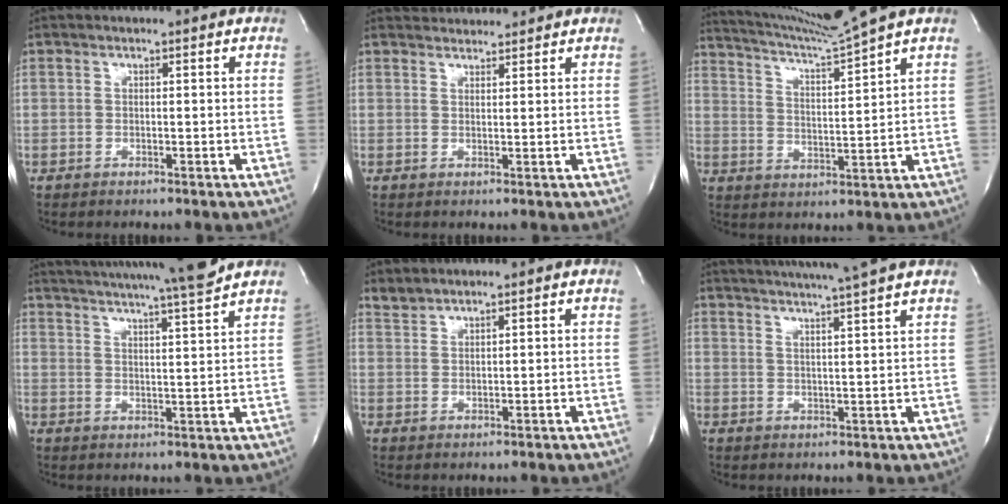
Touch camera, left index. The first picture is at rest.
{"total": 3.7, "force": [3.7, 0.5, 0.0], "torque": [-0.008, 0.023, 0.060]}
{"total": 10.4, "force": [9.3, -3.2, 3.4], "torque": [-0.071, -0.027, 0.166]}
{"total": 16.2, "force": [14.7, -1.8, 6.5], "torque": [-0.119, -0.034, 0.207]}
{"total": 1.6, "force": [1.6, 0.0, -0.1], "torque": [-0.006, 0.004, 0.038]}
{"total": 12.4, "force": [10.9, -1.8, 5.5], "torque": [-0.100, -0.017, 0.145]}